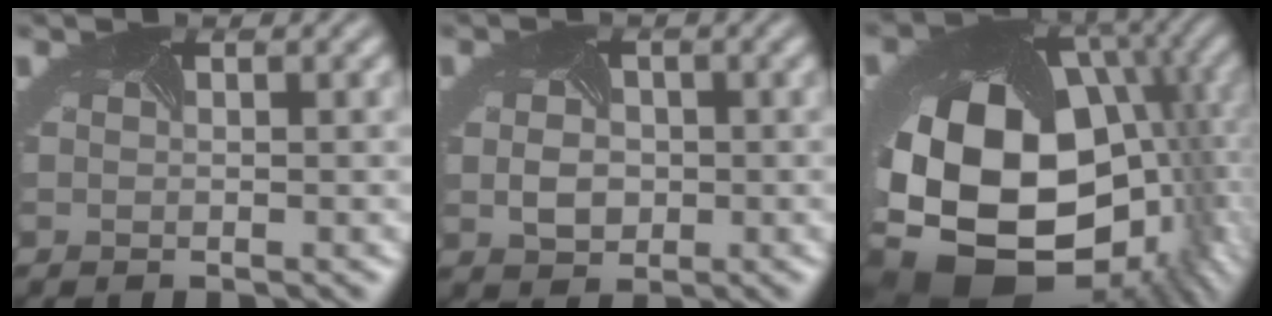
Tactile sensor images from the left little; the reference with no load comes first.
{"total": 3.3, "force": [-0.2, 2.6, 1.9], "torque": [-0.034, 0.003, -0.003]}
{"total": 19.6, "force": [-4.2, 13.4, 13.6], "torque": [-0.251, -0.050, -0.047]}